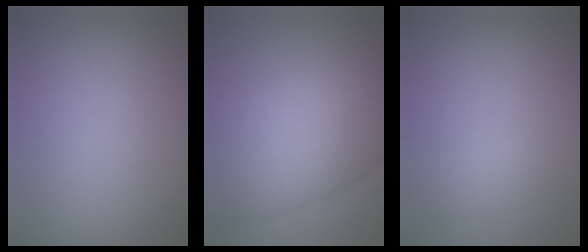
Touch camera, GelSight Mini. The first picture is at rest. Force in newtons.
{"total": 10.3, "press": 10.3, "slide": 0.2}
{"total": 1.2, "press": 1.2, "slide": 0.0}